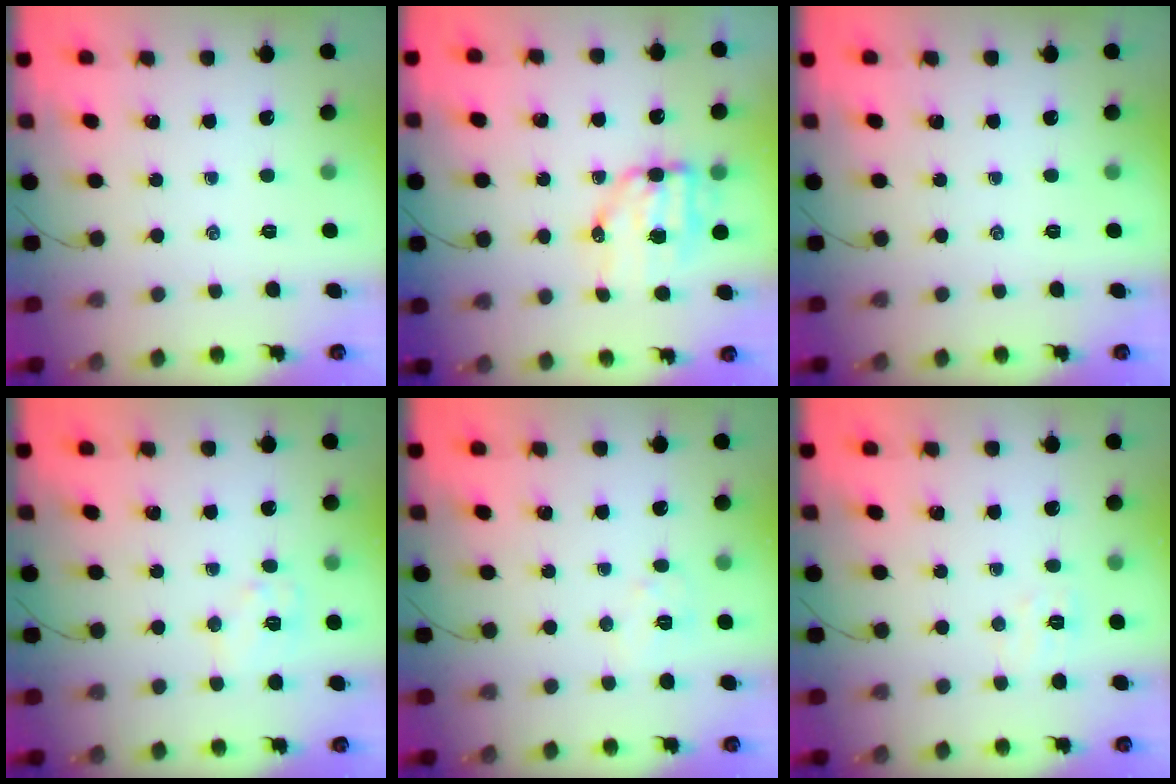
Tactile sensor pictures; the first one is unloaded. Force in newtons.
{"total": 8.5, "press": 8.3, "slide": 1.6}
{"total": 0.0}
{"total": 7.4, "press": 7.3, "slide": 1.2}
{"total": 4.9, "press": 4.9, "slide": 0.7}
{"total": 4.1, "press": 4.0, "slide": 1.0}